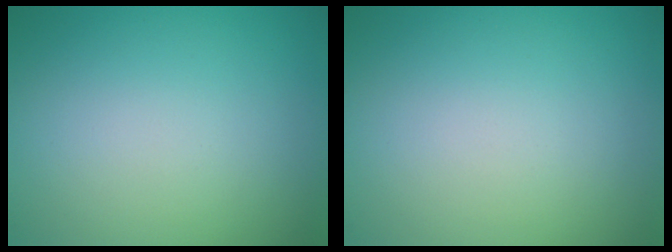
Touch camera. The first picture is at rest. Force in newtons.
{"total": 0.0}